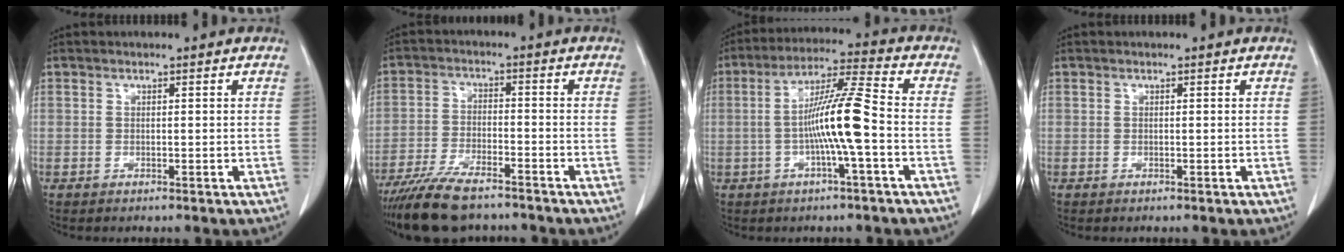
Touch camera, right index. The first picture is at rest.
{"total": 10.6, "force": [-8.7, 2.6, 5.5], "torque": [-0.099, -0.025, -0.149]}
{"total": 10.3, "force": [-1.8, -0.3, 10.1], "torque": [-0.190, 0.013, -0.040]}
{"total": 0.0}